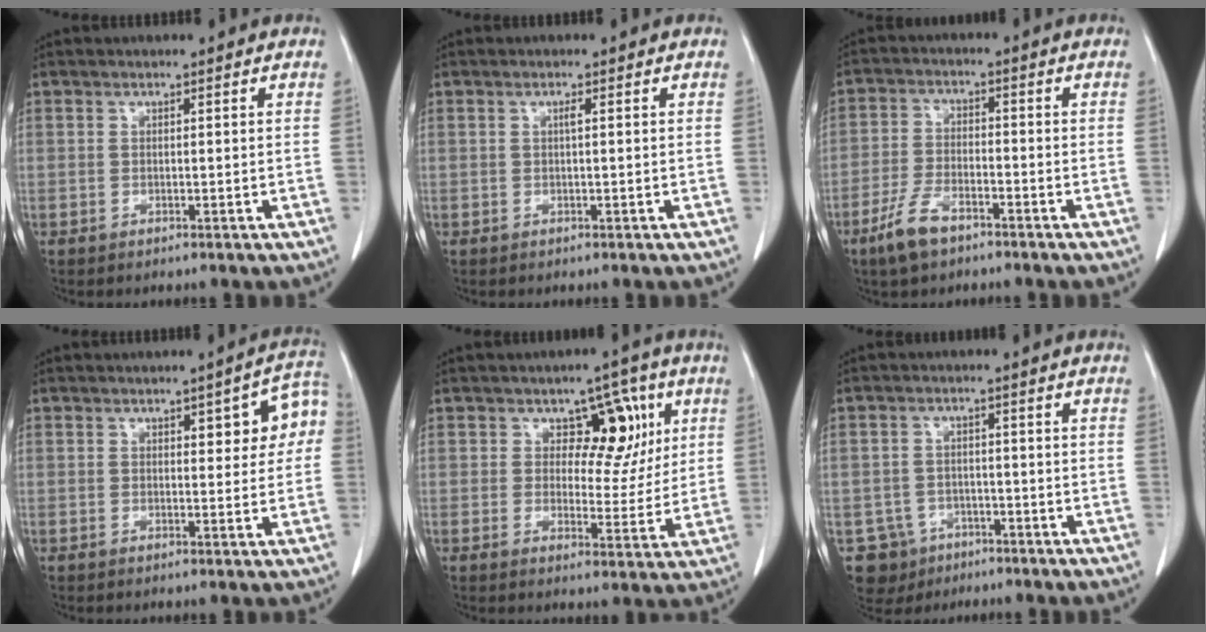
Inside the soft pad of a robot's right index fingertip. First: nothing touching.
{"total": 0.7, "force": [0.1, 0.0, 0.6], "torque": [-0.012, 0.001, 0.002]}
{"total": 6.3, "force": [-4.4, 2.3, 4.0], "torque": [-0.090, -0.005, -0.082]}
{"total": 6.9, "force": [1.7, 2.1, 6.3], "torque": [-0.070, 0.021, 0.017]}
{"total": 7.8, "force": [3.0, 5.0, 5.2], "torque": [-0.046, 0.011, 0.042]}
{"total": 6.2, "force": [-3.2, 5.3, 0.4], "torque": [-0.007, 0.008, -0.045]}